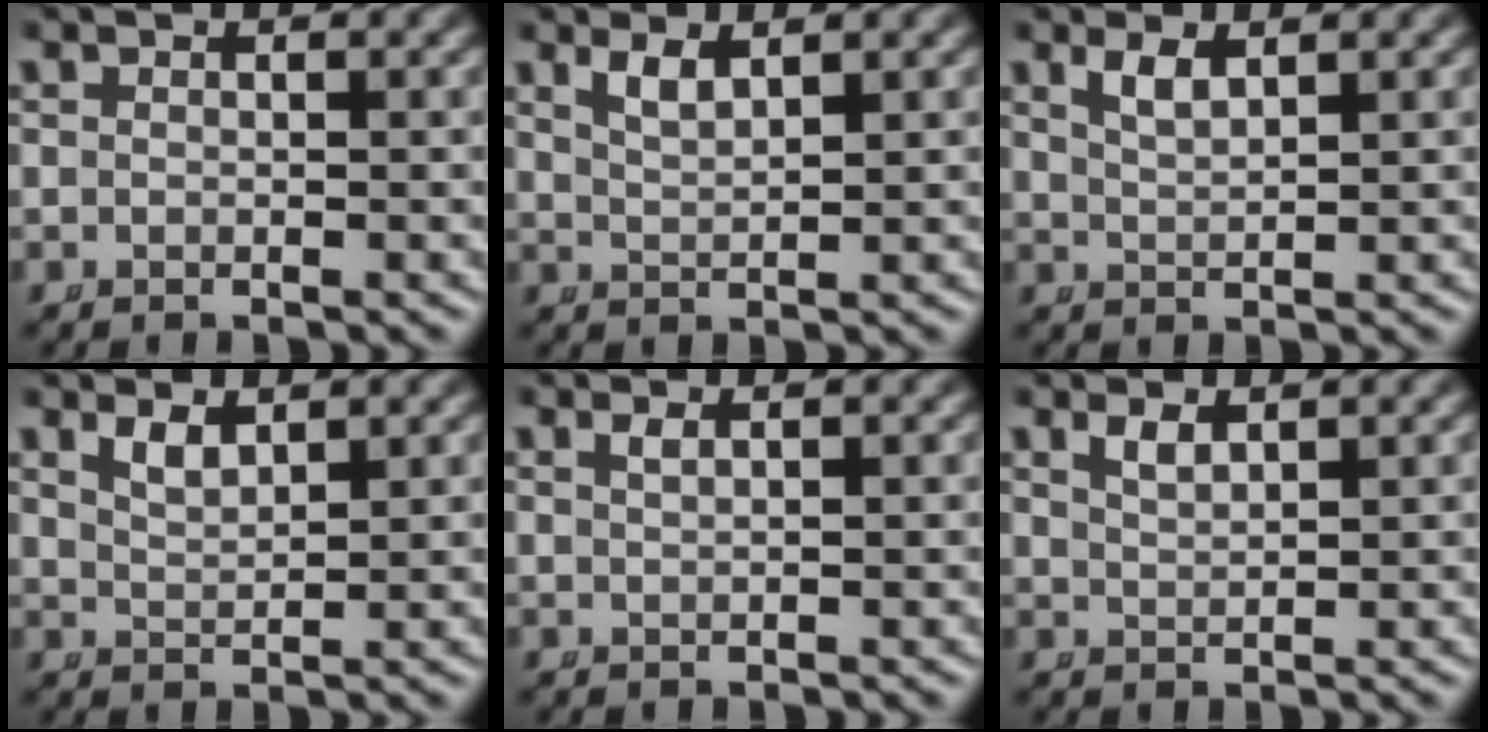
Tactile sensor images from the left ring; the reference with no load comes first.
{"total": 1.6, "force": [1.2, 0.1, 1.1], "torque": [-0.026, -0.007, 0.032]}
{"total": 1.5, "force": [1.1, 0.0, 1.1], "torque": [-0.025, -0.007, 0.030]}
{"total": 1.6, "force": [1.2, 0.2, 1.0], "torque": [-0.024, -0.010, 0.031]}
{"total": 0.8, "force": [0.4, -0.4, 0.5], "torque": [-0.009, -0.003, 0.015]}
{"total": 1.2, "force": [1.0, -0.2, 0.7], "torque": [-0.017, -0.007, 0.029]}